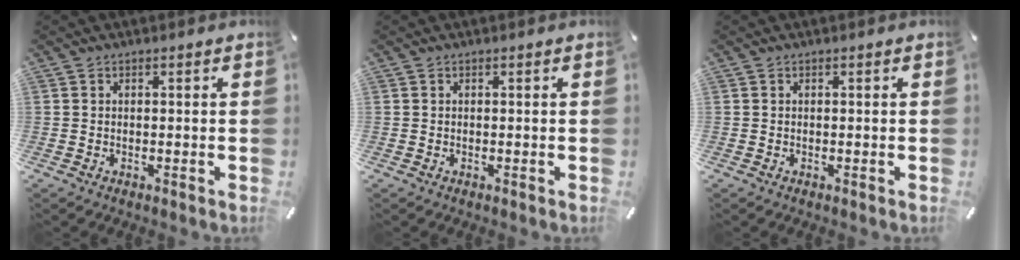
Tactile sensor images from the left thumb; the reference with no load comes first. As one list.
[{"total": 0.0}, {"total": 0.0}]